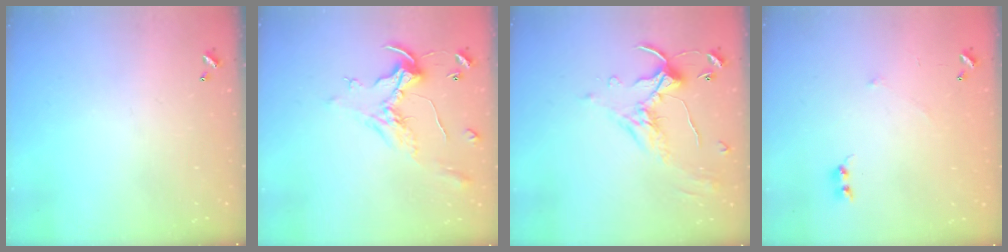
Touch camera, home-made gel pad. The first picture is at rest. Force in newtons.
{"total": 0.8, "press": 0.5, "slide": 0.6}
{"total": 1.1, "press": 0.4, "slide": 1.0}
{"total": 6.3, "press": 6.3, "slide": 0.4}